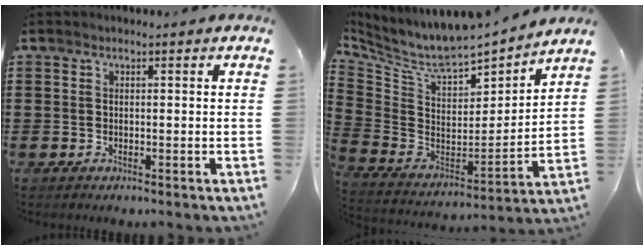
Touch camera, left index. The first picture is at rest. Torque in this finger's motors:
{"motor_torque": [1.04, 0.96, 0.56, 0.11]}